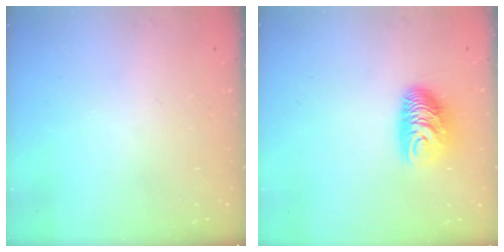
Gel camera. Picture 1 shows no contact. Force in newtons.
{"total": 9.8, "press": 9.8, "slide": 0.9}